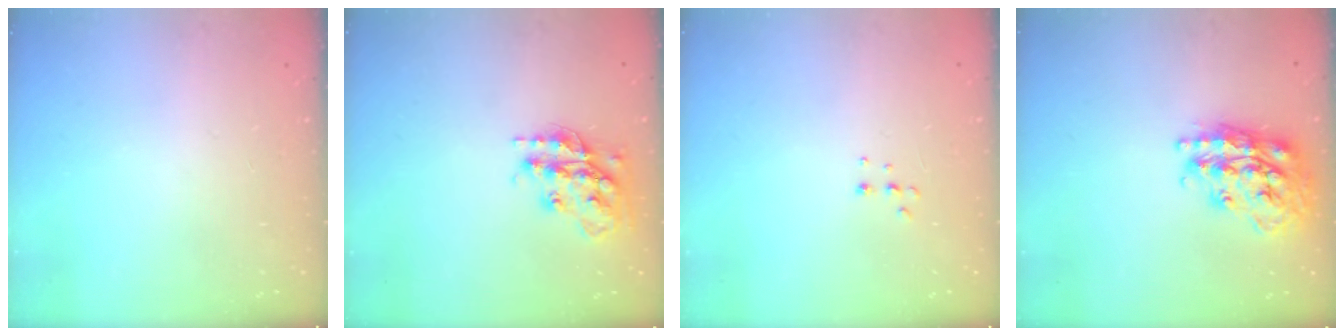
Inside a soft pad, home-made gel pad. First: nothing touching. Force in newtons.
{"total": 17.1, "press": 17.1, "slide": 1.4}
{"total": 4.5, "press": 4.4, "slide": 0.8}
{"total": 20.8, "press": 20.8, "slide": 1.4}